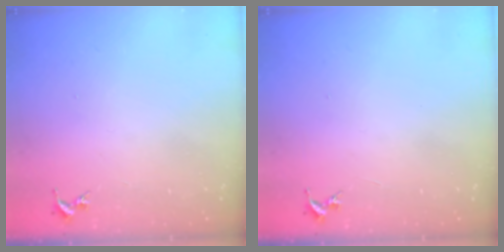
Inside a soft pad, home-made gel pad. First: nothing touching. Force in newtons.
{"total": 0.0}